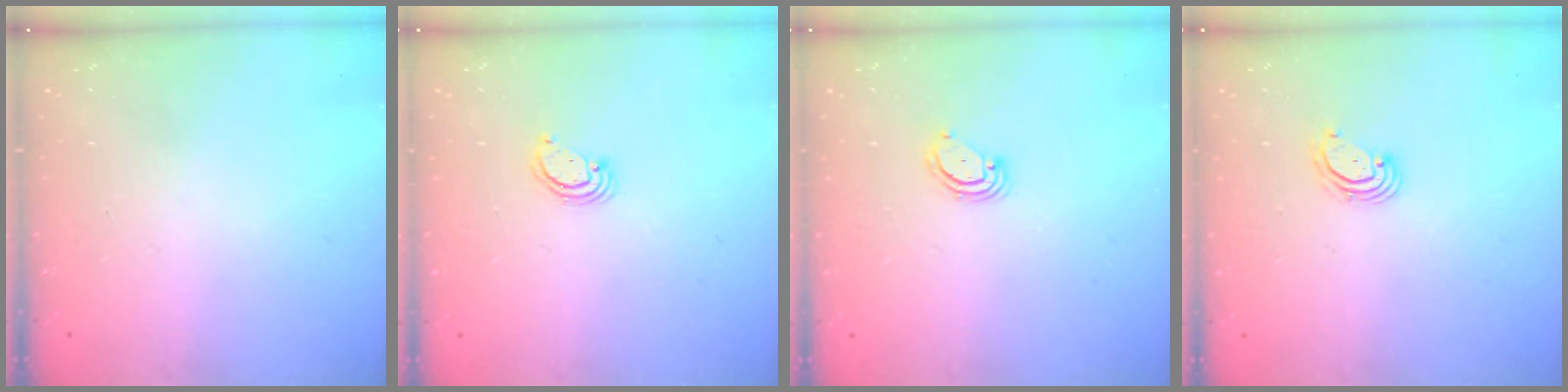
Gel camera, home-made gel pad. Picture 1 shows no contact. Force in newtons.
{"total": 2.3, "press": 2.3, "slide": 0.1}
{"total": 3.5, "press": 3.5, "slide": 0.2}
{"total": 2.8, "press": 2.8, "slide": 0.2}